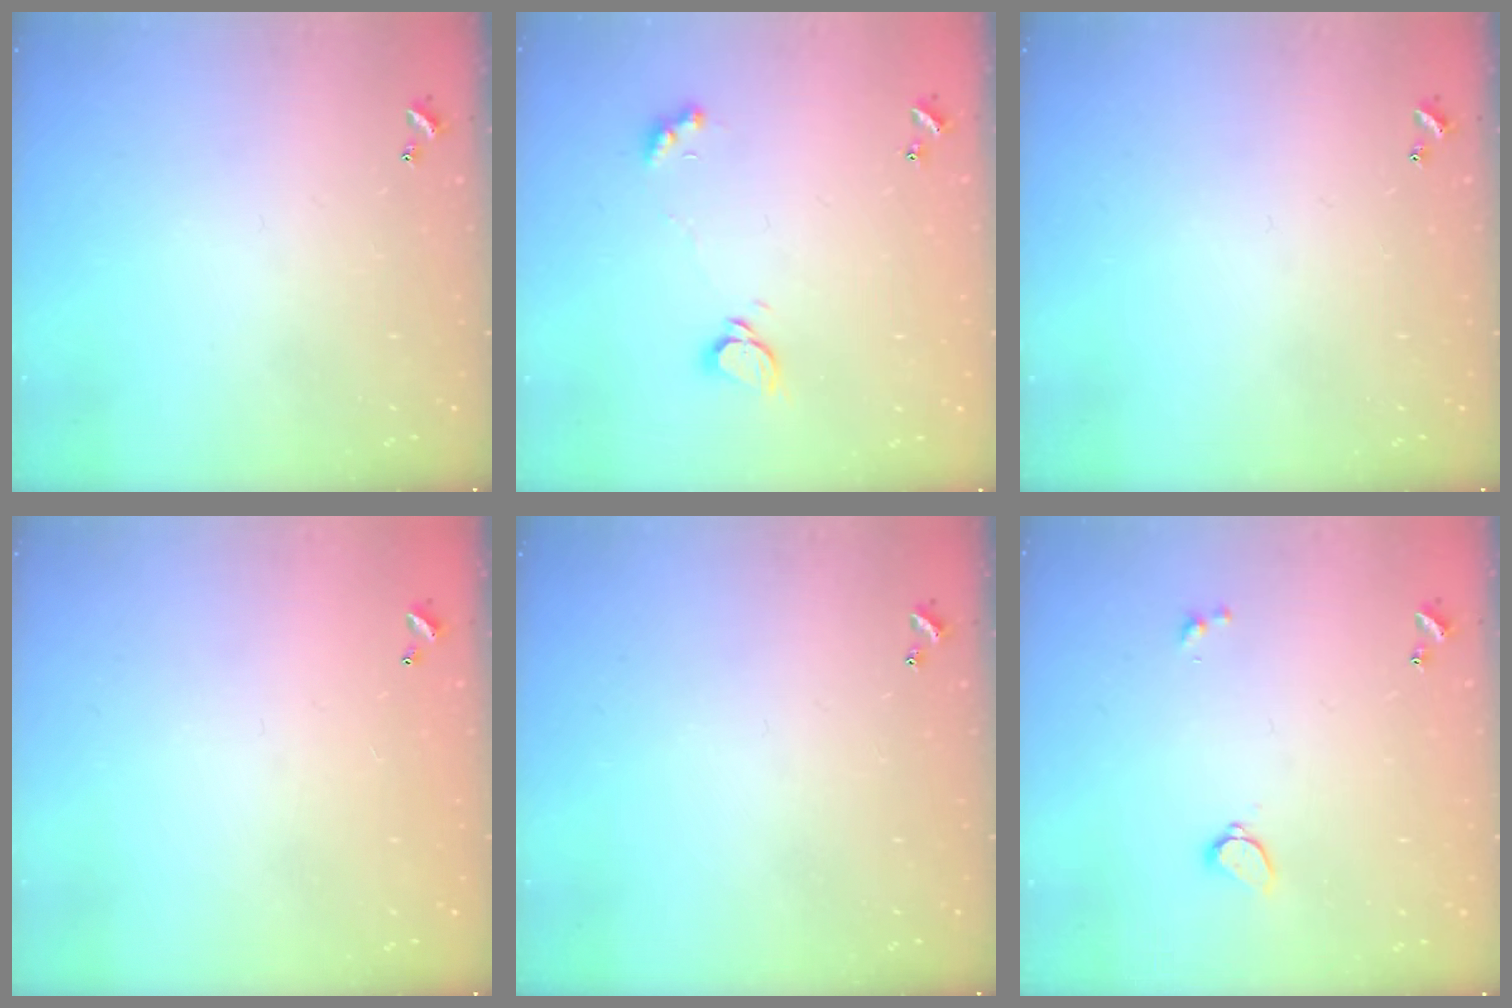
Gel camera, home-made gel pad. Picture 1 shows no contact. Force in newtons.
{"total": 2.3, "press": 2.2, "slide": 0.3}
{"total": 0.0}
{"total": 2.9, "press": 2.9, "slide": 0.1}
{"total": 0.0}
{"total": 1.5, "press": 1.4, "slide": 0.4}